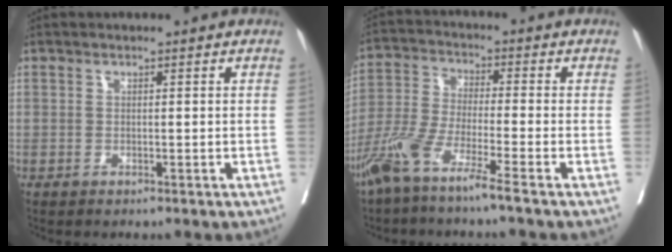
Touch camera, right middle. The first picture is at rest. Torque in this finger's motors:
{"motor_torque": [1.03, -0.89, 0.53, 0.10]}